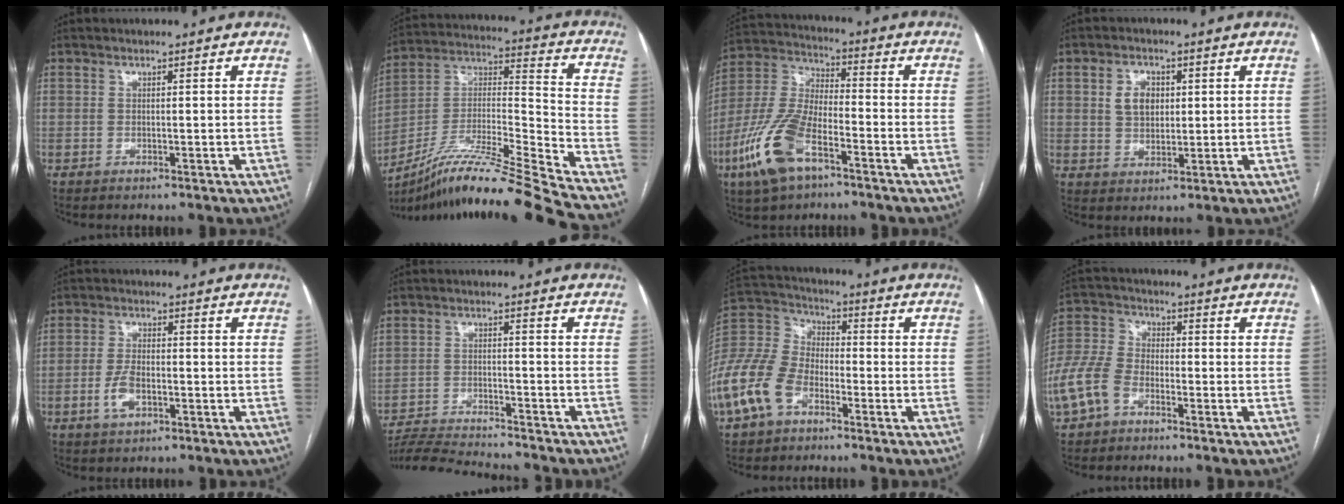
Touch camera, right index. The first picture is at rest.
{"total": 21.1, "force": [-17.8, -2.1, 11.1], "torque": [-0.209, -0.005, -0.319]}
{"total": 14.1, "force": [-7.2, 5.5, 10.7], "torque": [-0.249, -0.003, -0.139]}
{"total": 5.0, "force": [1.3, 3.5, 3.2], "torque": [-0.060, 0.008, 0.030]}
{"total": 4.8, "force": [-1.7, 2.2, 3.8], "torque": [-0.081, 0.001, -0.029]}
{"total": 13.9, "force": [-13.1, 0.7, 4.8], "torque": [-0.079, -0.013, -0.199]}
{"total": 16.4, "force": [-8.0, 10.2, 10.0], "torque": [-0.267, 0.013, -0.163]}
{"total": 8.4, "force": [-4.3, 5.0, 5.2], "torque": [-0.143, 0.007, -0.089]}